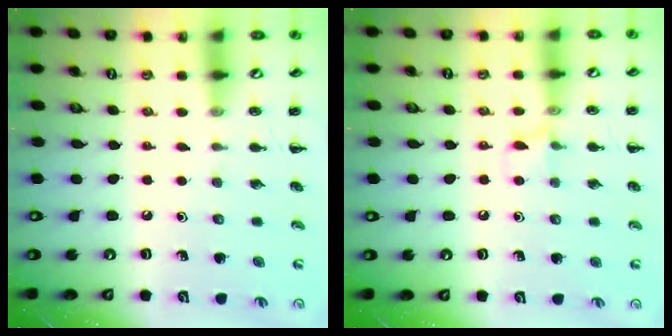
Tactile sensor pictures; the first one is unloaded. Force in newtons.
{"total": 6.6, "press": 6.4, "slide": 1.8}